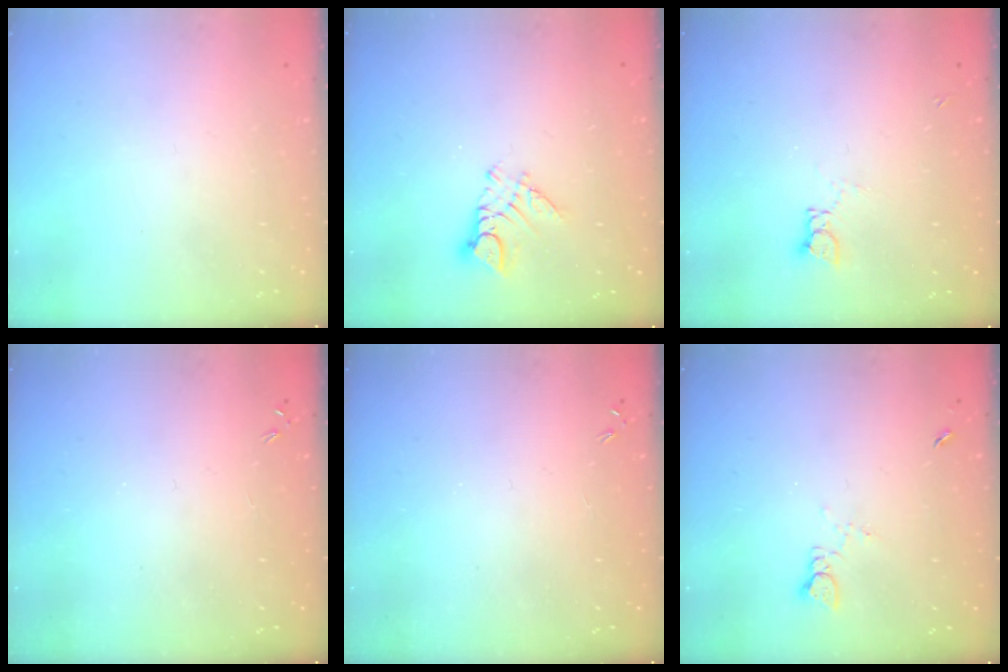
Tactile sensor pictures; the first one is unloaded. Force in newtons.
{"total": 7.5, "press": 7.5, "slide": 0.7}
{"total": 3.1, "press": 3.1, "slide": 0.3}
{"total": 0.0}
{"total": 0.0}
{"total": 1.7, "press": 1.7, "slide": 0.2}